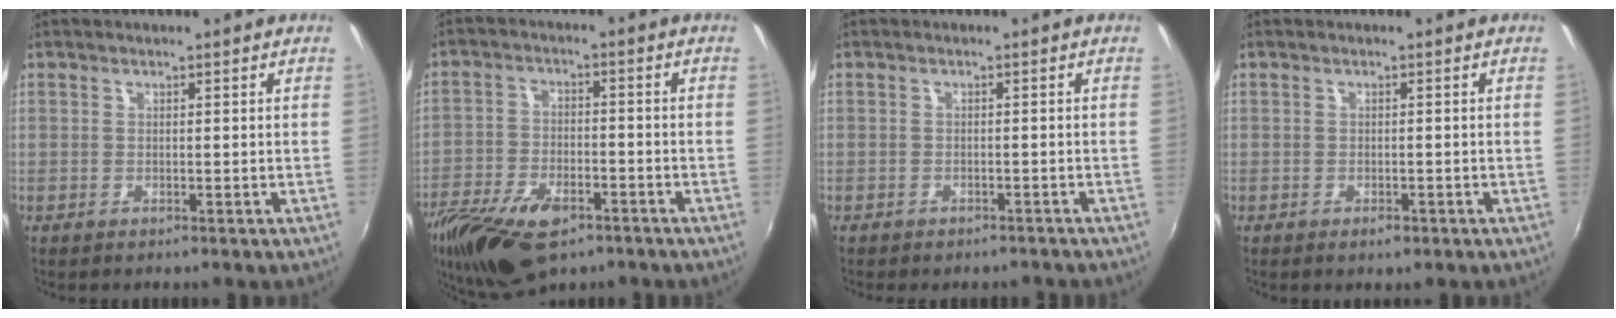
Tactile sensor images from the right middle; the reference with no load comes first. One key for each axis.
{"total": 16.3, "fx": -10.1, "fy": 7.8, "fz": 10.2, "tx": -0.230, "ty": -0.035, "tz": -0.180}
{"total": 3.1, "fx": -2.6, "fy": 1.4, "fz": 0.9, "tx": -0.020, "ty": -0.004, "tz": -0.032}
{"total": 1.4, "fx": -0.9, "fy": 0.7, "fz": 0.9, "tx": -0.014, "ty": -0.002, "tz": -0.012}